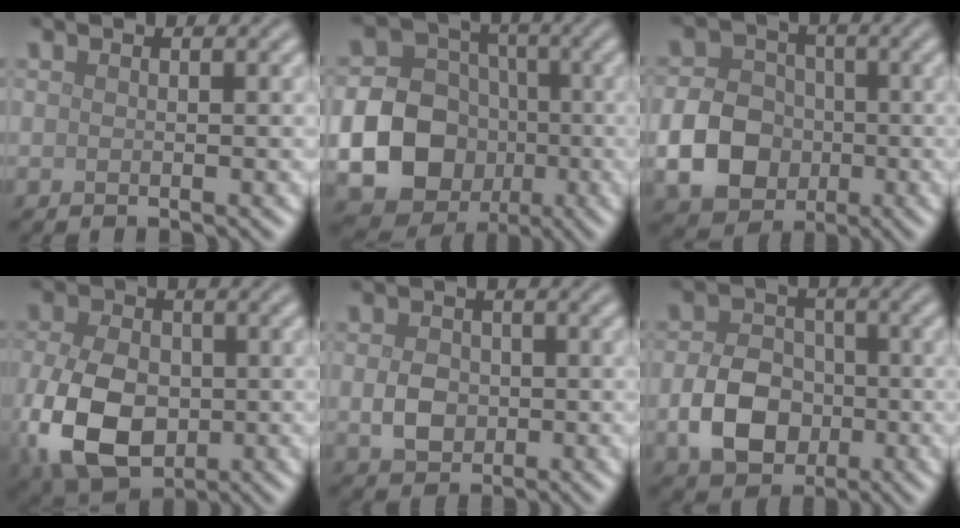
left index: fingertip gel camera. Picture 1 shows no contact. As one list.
[{"total": 20.6, "force": [-5.0, 19.1, 5.8], "torque": [-0.154, -0.045, -0.107]}, {"total": 6.8, "force": [-1.6, 5.5, 3.6], "torque": [-0.071, -0.003, -0.039]}, {"total": 9.8, "force": [-2.0, 6.7, 6.9], "torque": [-0.162, -0.021, -0.040]}, {"total": 3.1, "force": [-0.3, 2.5, 1.9], "torque": [-0.037, -0.002, -0.008]}, {"total": 6.0, "force": [-1.6, 4.5, 3.6], "torque": [-0.069, -0.001, -0.033]}]